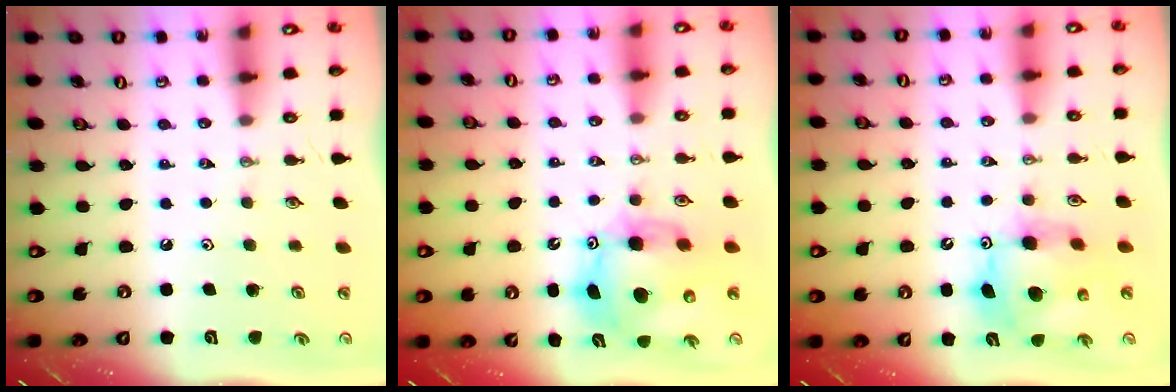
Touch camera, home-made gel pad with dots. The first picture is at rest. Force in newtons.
{"total": 12.6, "press": 12.5, "slide": 1.7}
{"total": 12.3, "press": 12.2, "slide": 1.2}